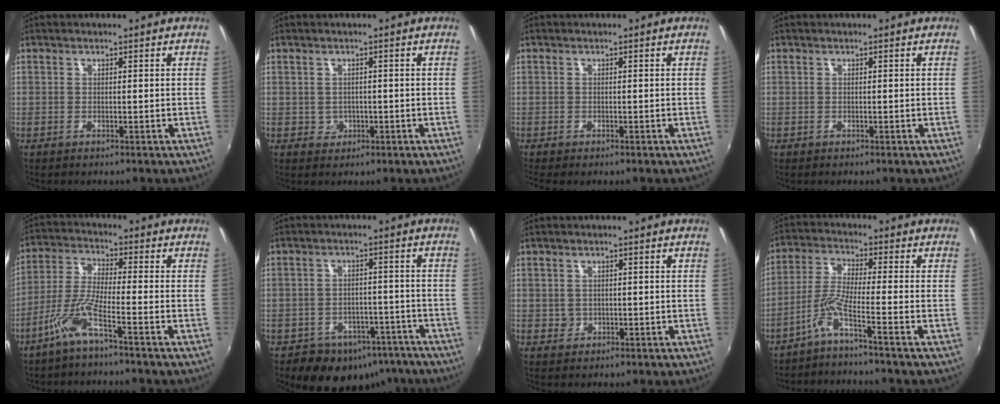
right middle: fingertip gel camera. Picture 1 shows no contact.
{"total": 2.0, "force": [-0.3, 1.9, 0.4], "torque": [-0.005, 0.000, 0.000]}
{"total": 2.1, "force": [-1.6, 0.7, 1.2], "torque": [-0.023, -0.015, -0.023]}
{"total": 0.0}
{"total": 6.7, "force": [-4.0, -0.1, 5.3], "torque": [-0.123, 0.002, -0.078]}
{"total": 13.0, "force": [-8.9, 8.6, 4.1], "torque": [-0.086, 0.023, -0.093]}
{"total": 1.5, "force": [-0.1, 1.5, 0.2], "torque": [0.001, 0.000, 0.001]}
{"total": 4.8, "force": [-3.0, -1.2, 3.6], "torque": [-0.089, 0.004, -0.061]}